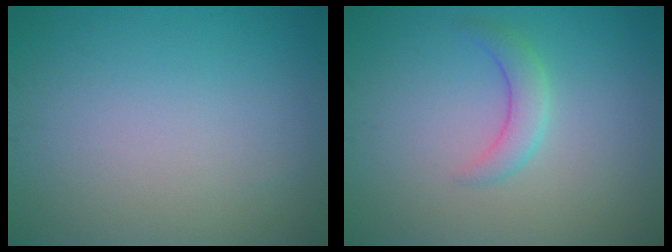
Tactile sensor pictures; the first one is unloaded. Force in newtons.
{"total": 2.1, "press": 2.1, "slide": 0.1}